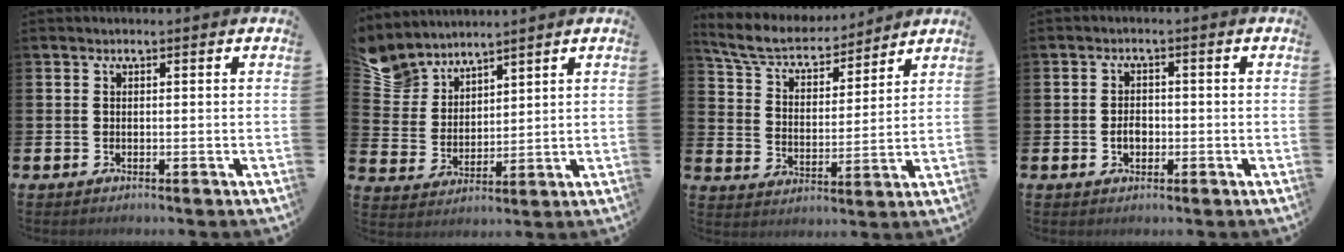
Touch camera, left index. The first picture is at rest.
{"total": 5.7, "force": [5.4, 1.8, -0.4], "torque": [-0.028, -0.034, 0.103]}
{"total": 7.3, "force": [6.7, 2.0, 1.9], "torque": [-0.074, -0.043, 0.118]}
{"total": 2.3, "force": [-0.5, 1.7, 1.5], "torque": [-0.022, 0.002, -0.014]}